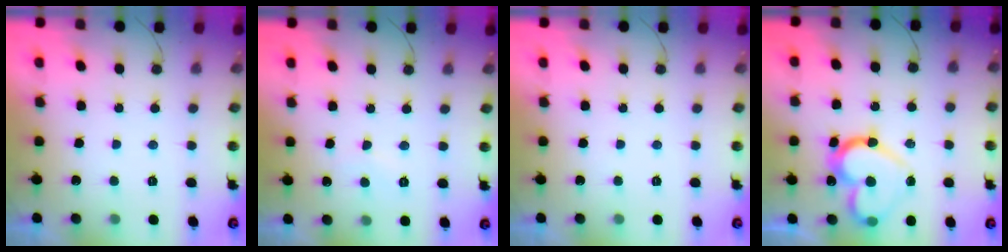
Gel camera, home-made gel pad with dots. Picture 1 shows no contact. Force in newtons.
{"total": 4.8, "press": 4.7, "slide": 0.4}
{"total": 0.0}
{"total": 17.1, "press": 17.1, "slide": 1.5}